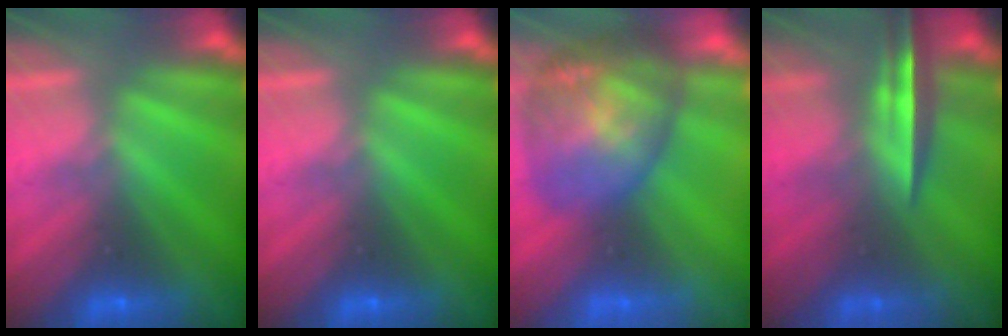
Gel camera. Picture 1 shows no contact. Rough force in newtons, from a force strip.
{"total": 0.0}
{"total": 7.2}
{"total": 4.4}